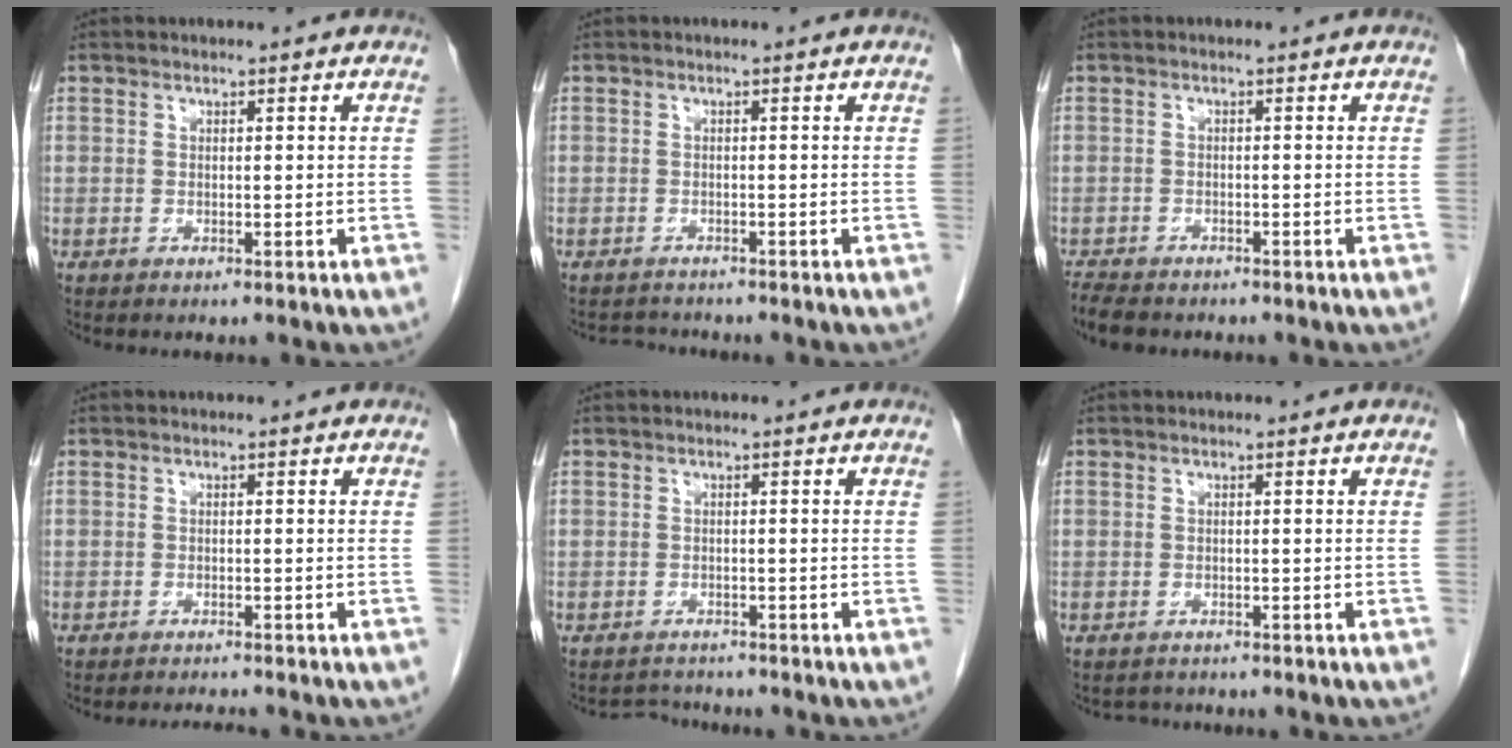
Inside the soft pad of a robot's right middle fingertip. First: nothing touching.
{"total": 1.9, "force": [-1.8, 0.4, -0.5], "torque": [0.005, -0.008, -0.031]}
{"total": 4.7, "force": [-4.0, 1.6, 1.8], "torque": [-0.034, -0.010, -0.062]}
{"total": 1.8, "force": [-1.8, -0.4, 0.3], "torque": [-0.005, -0.006, -0.026]}
{"total": 2.1, "force": [-1.8, 0.5, -0.9], "torque": [0.008, -0.007, -0.033]}
{"total": 1.4, "force": [-1.3, 0.5, -0.4], "torque": [0.002, -0.003, -0.021]}